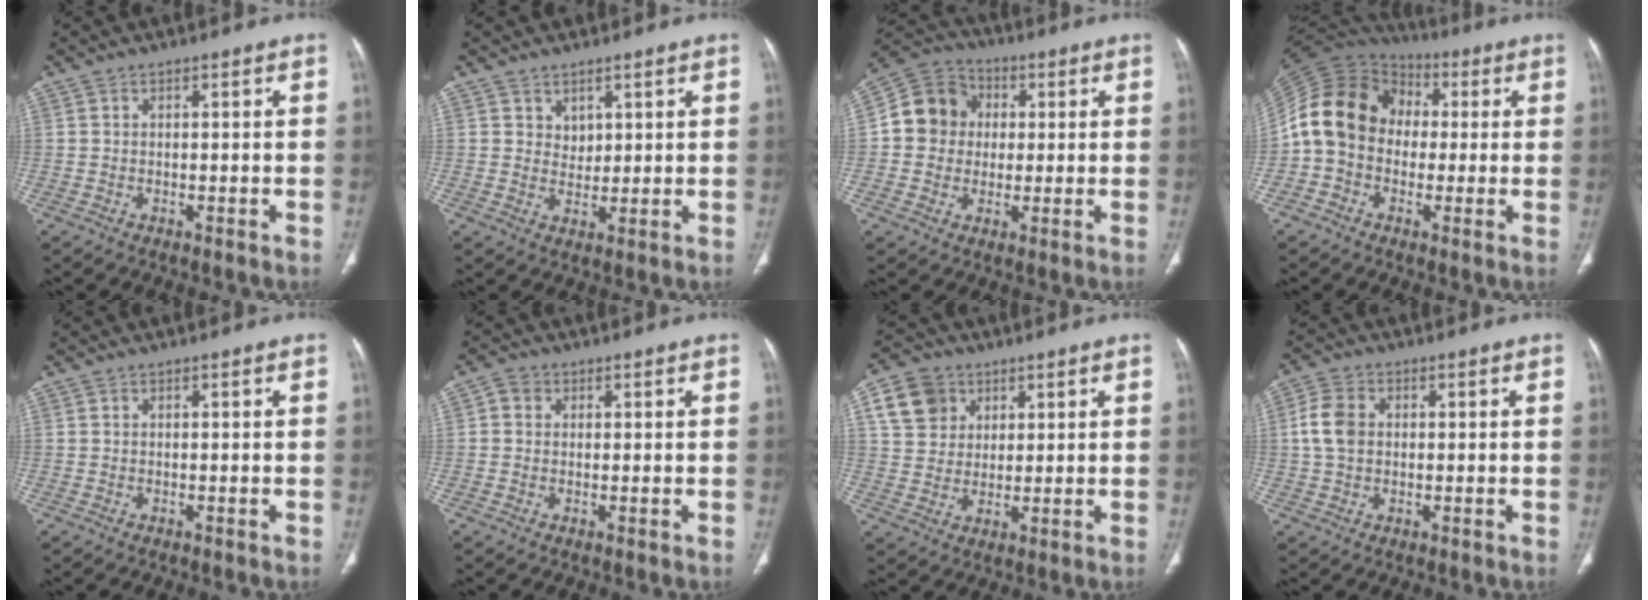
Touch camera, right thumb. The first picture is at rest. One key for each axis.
{"total": 2.8, "fx": 1.8, "fy": 2.2, "fz": 0.5, "tx": 0.015, "ty": -0.014, "tz": 0.032}
{"total": 10.8, "fx": 0.9, "fy": 9.9, "fz": 4.2, "tx": -0.050, "ty": 0.019, "tz": 0.005}
{"total": 15.2, "fx": 0.0, "fy": 12.5, "fz": 8.6, "tx": -0.145, "ty": 0.039, "tz": -0.013}
{"total": 0.0}
{"total": 2.5, "fx": 0.5, "fy": 2.2, "fz": 1.0, "tx": -0.009, "ty": 0.004, "tz": 0.006}
{"total": 8.9, "fx": 3.7, "fy": 7.5, "fz": 3.1, "tx": -0.035, "ty": -0.004, "tz": 0.073}
{"total": 5.9, "fx": 0.4, "fy": 4.5, "fz": 3.9, "tx": -0.080, "ty": 0.010, "tz": 0.005}